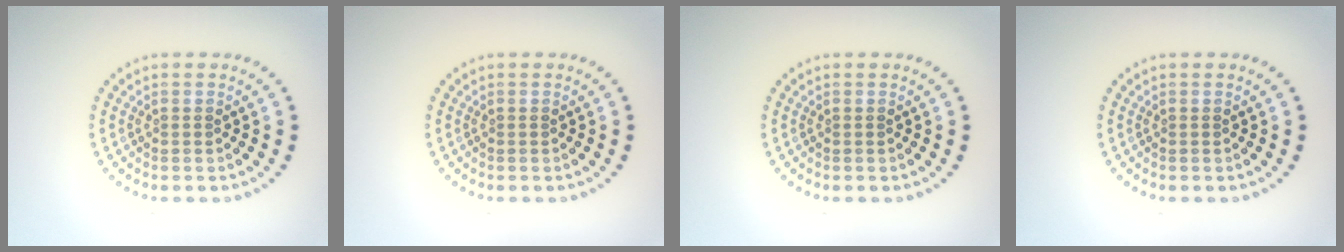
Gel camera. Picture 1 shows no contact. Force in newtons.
{"total": 0.0}
{"total": 0.0}
{"total": 0.0}